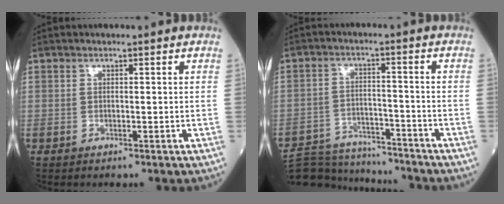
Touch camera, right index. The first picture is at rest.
{"total": 13.4, "force": [-12.8, 3.3, 2.3], "torque": [-0.044, 0.016, -0.193]}